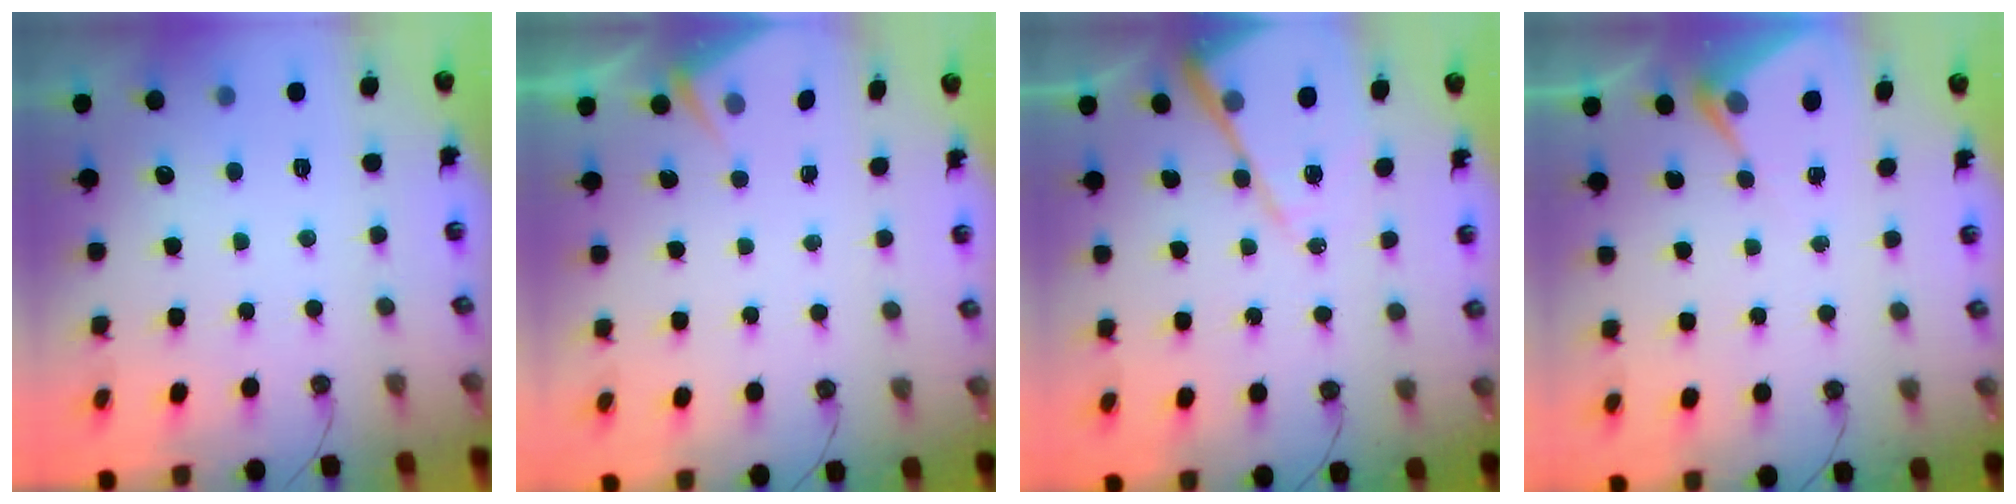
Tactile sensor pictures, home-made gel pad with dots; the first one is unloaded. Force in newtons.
{"total": 2.5, "press": 2.5, "slide": 0.4}
{"total": 12.3, "press": 12.2, "slide": 1.1}
{"total": 5.6, "press": 5.6, "slide": 0.2}